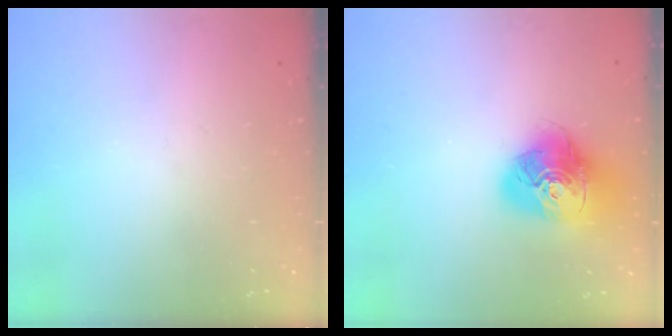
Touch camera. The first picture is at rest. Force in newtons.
{"total": 17.1, "press": 17.0, "slide": 2.2}